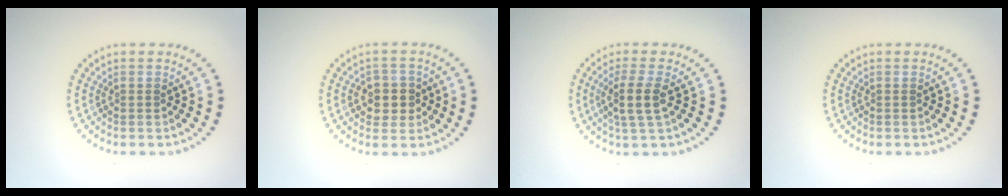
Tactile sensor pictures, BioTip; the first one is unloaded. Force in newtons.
{"total": 3.0, "press": 2.8, "slide": 0.8}
{"total": 2.9, "press": 2.4, "slide": 1.6}
{"total": 0.0}